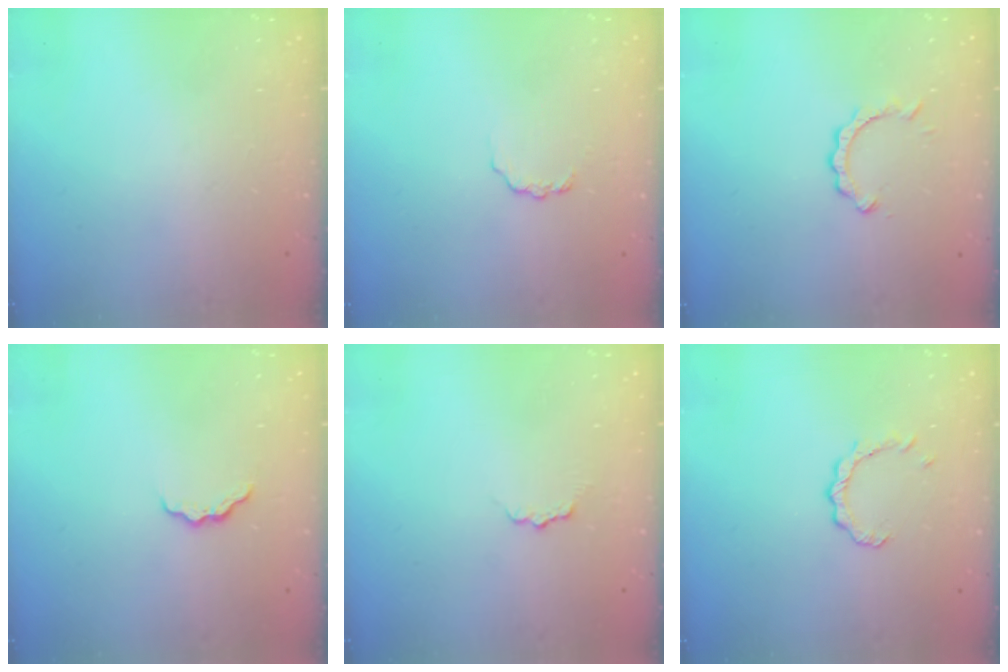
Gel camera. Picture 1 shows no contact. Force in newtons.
{"total": 2.6, "press": 2.6, "slide": 0.3}
{"total": 2.8, "press": 2.8, "slide": 0.3}
{"total": 3.7, "press": 3.6, "slide": 0.5}
{"total": 2.9, "press": 2.9, "slide": 0.3}
{"total": 2.4, "press": 2.4, "slide": 0.3}